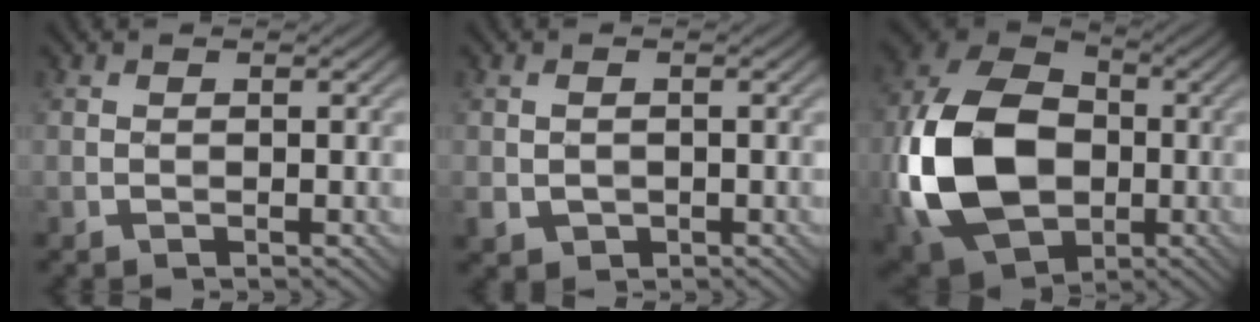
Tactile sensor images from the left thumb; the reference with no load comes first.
{"total": 2.1, "force": [-0.3, 1.6, 1.2], "torque": [-0.033, -0.004, -0.003]}
{"total": 17.8, "force": [-3.2, 12.8, 12.0], "torque": [-0.289, -0.006, -0.073]}